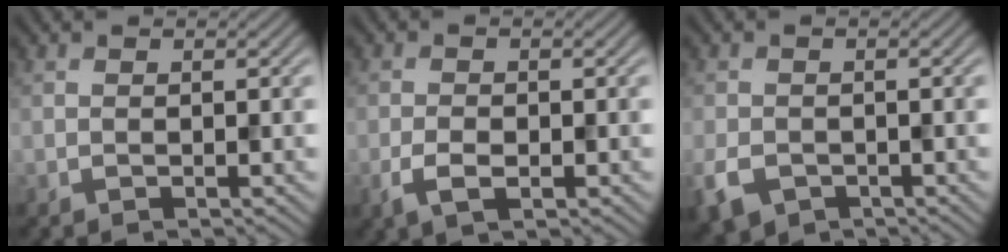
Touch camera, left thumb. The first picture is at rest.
{"total": 3.2, "force": [-1.4, 1.8, 2.3], "torque": [-0.050, -0.005, -0.029]}
{"total": 4.3, "force": [-2.1, 3.1, 2.1], "torque": [-0.059, -0.014, -0.046]}